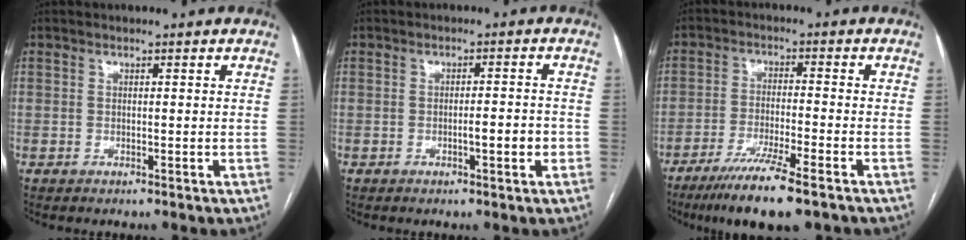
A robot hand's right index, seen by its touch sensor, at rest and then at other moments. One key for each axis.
{"total": 3.4, "fx": -1.2, "fy": 0.5, "fz": 3.2, "tx": -0.046, "ty": 0.002, "tz": -0.016}
{"total": 10.4, "fx": -7.3, "fy": 0.4, "fz": 7.4, "tx": -0.121, "ty": -0.027, "tz": -0.119}